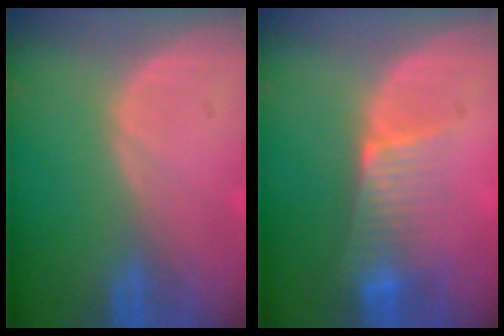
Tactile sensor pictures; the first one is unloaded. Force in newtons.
{"total": 6.5, "press": 5.6, "slide": 3.3}